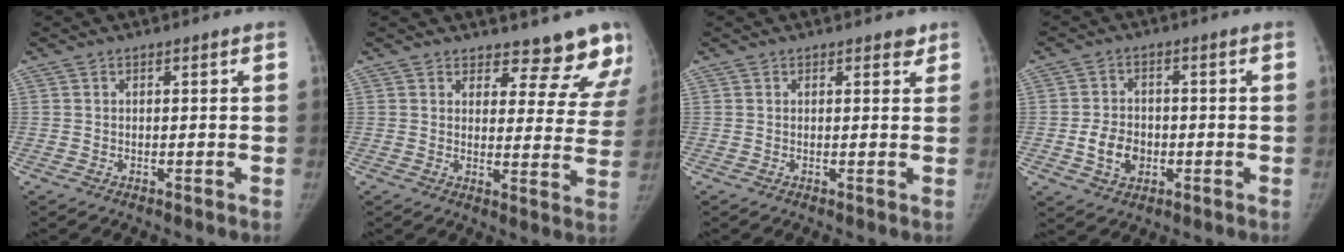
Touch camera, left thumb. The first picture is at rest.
{"total": 12.8, "force": [11.8, 4.5, 2.3], "torque": [0.030, -0.092, 0.118]}
{"total": 1.4, "force": [1.1, 0.8, 0.5], "torque": [0.006, -0.006, 0.009]}
{"total": 6.8, "force": [-1.5, 5.2, 4.0], "torque": [-0.052, 0.009, -0.023]}